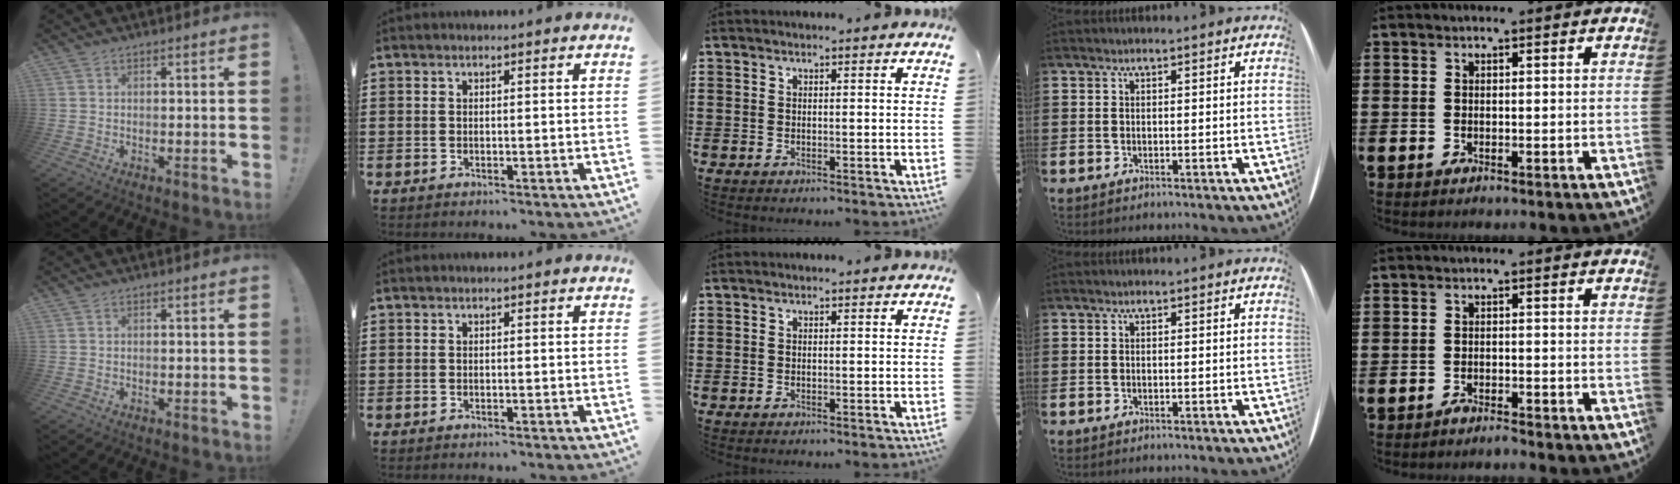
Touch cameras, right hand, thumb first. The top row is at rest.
{"little": {"total": 1.5, "force": [-1.5, 0.0, 0.0], "torque": [-0.004, 0.003, -0.031]}}